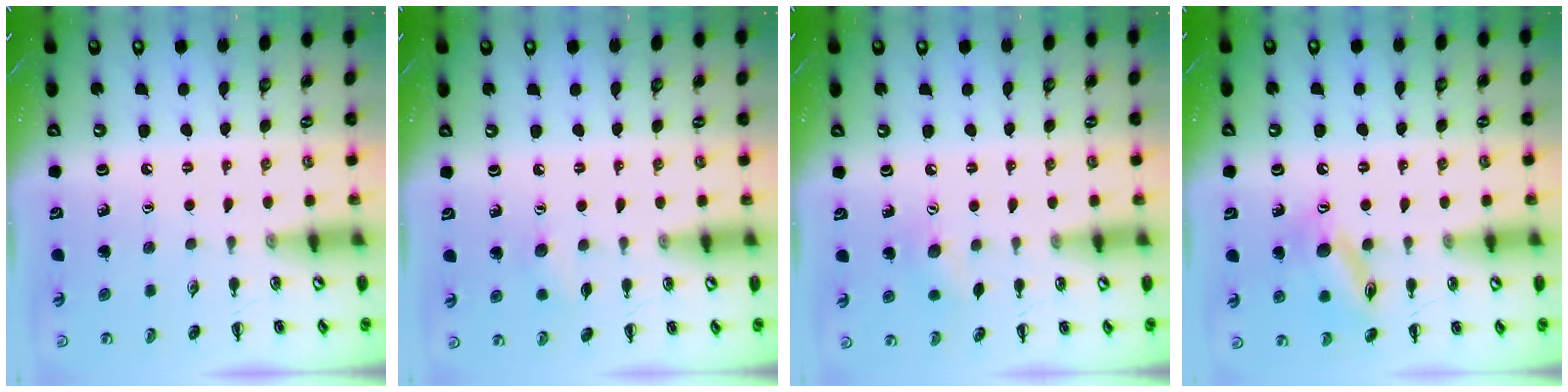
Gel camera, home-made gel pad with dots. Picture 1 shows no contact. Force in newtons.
{"total": 4.9, "press": 4.8, "slide": 1.1}
{"total": 6.7, "press": 6.6, "slide": 1.0}
{"total": 13.5, "press": 13.4, "slide": 1.2}